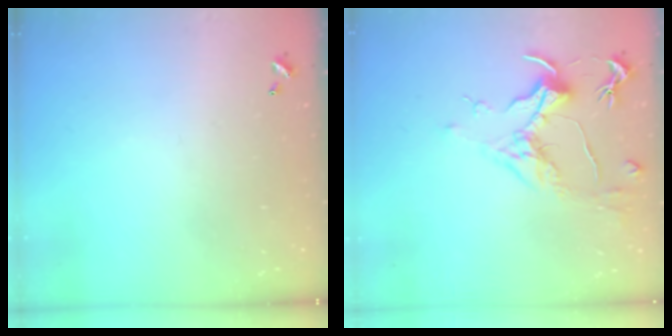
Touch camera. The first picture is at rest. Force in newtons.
{"total": 1.6, "press": 1.4, "slide": 0.7}